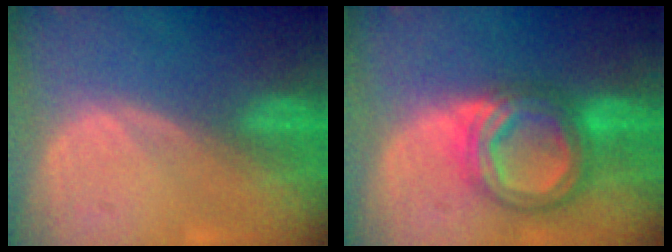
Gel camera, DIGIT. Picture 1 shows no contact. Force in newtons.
{"total": 8.1, "press": 8.0, "slide": 0.6}